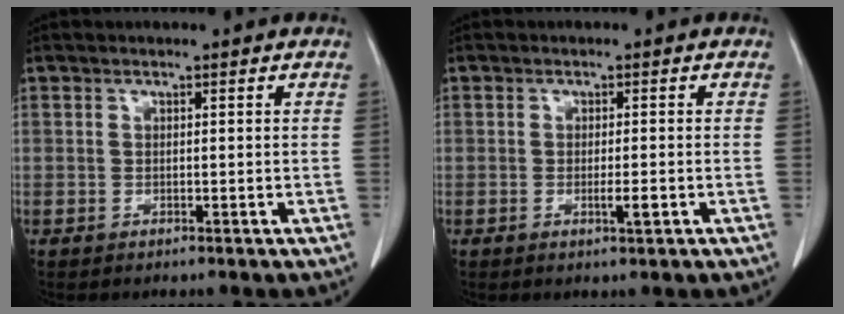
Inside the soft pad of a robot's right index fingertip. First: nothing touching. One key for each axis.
{"total": 2.1, "fx": -0.7, "fy": 0.2, "fz": 2.0, "tx": -0.034, "ty": -0.003, "tz": -0.010}